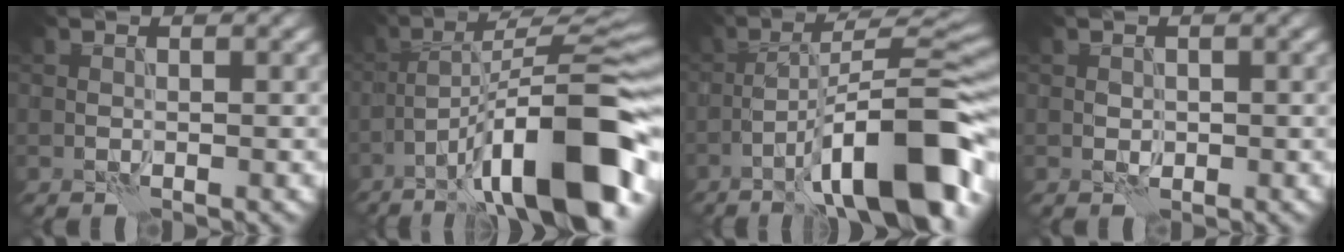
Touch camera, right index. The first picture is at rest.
{"total": 14.4, "force": [-7.2, 3.2, 12.1], "torque": [-0.182, 0.020, -0.114]}
{"total": 12.7, "force": [-6.4, 2.5, 10.7], "torque": [-0.155, 0.026, -0.102]}
{"total": 0.9, "force": [-0.1, 0.8, 0.4], "torque": [-0.007, -0.002, -0.002]}